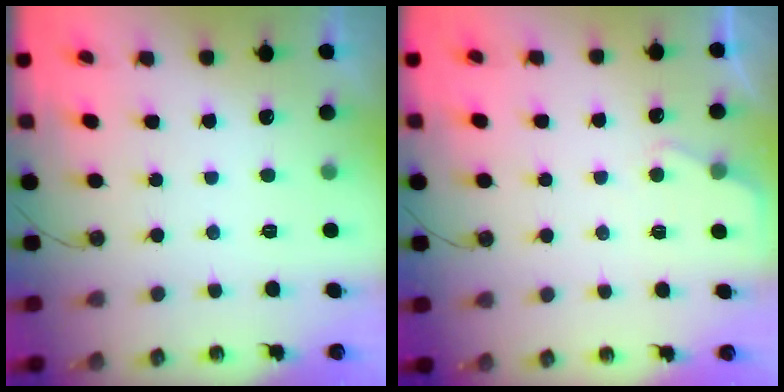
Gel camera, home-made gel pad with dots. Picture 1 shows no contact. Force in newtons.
{"total": 3.2, "press": 3.2, "slide": 0.5}